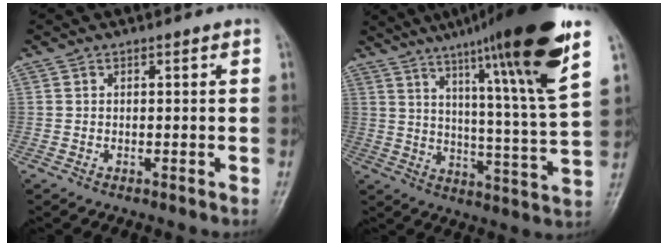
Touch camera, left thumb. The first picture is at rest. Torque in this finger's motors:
{"motor_torque": [1.05, 0.11, 1.61, -1.14, 0.37]}